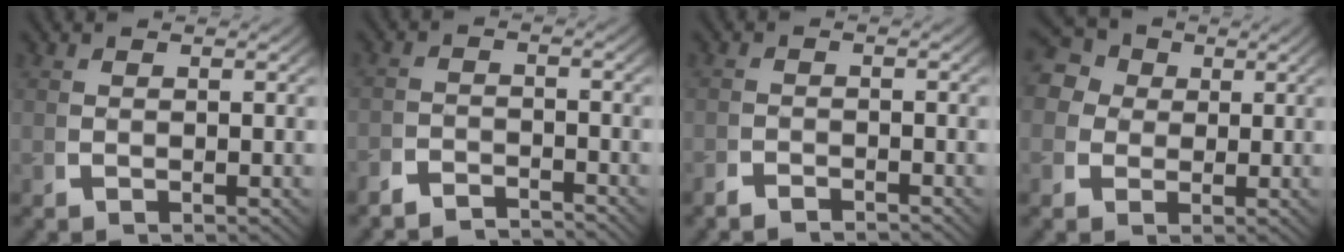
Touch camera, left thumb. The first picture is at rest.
{"total": 3.4, "force": [-3.3, 0.7, 0.2], "torque": [0.003, -0.013, -0.062]}
{"total": 1.9, "force": [-1.8, 0.4, 0.1], "torque": [-0.001, -0.009, -0.035]}
{"total": 8.2, "force": [2.8, 6.6, 3.9], "torque": [-0.081, 0.004, 0.031]}